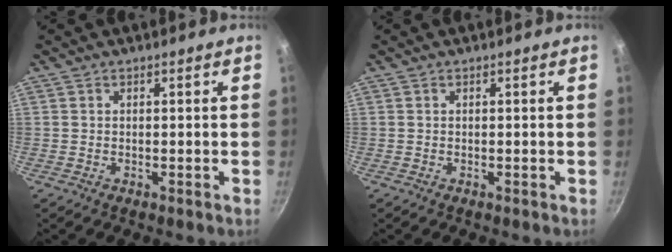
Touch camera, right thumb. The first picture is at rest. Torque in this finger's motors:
{"motor_torque": [-0.09, 0.08, 0.00, 0.00, 0.00]}